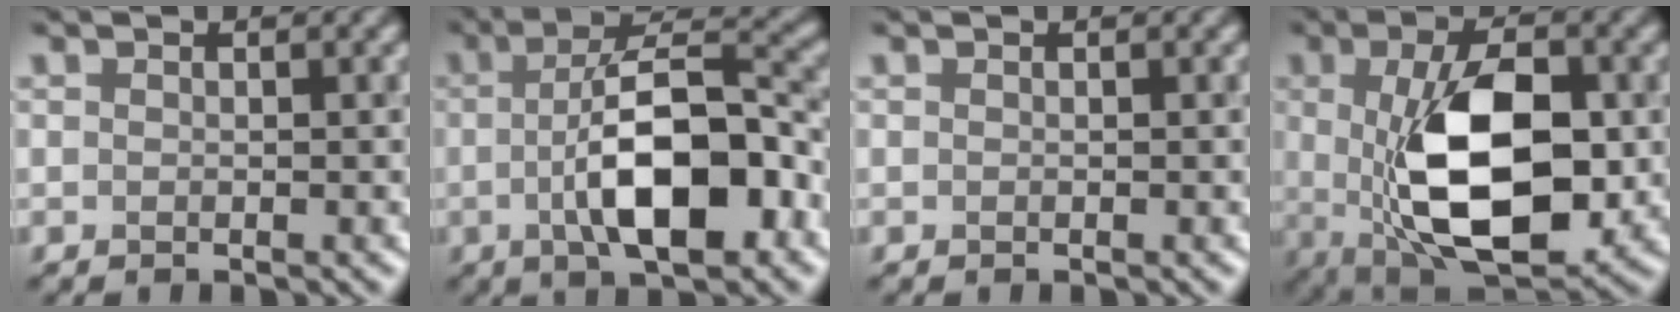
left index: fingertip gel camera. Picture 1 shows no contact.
{"total": 9.8, "force": [-2.1, 3.6, 8.9], "torque": [-0.143, 0.010, -0.037]}
{"total": 0.0}
{"total": 12.0, "force": [-0.4, 5.8, 10.5], "torque": [-0.177, -0.015, 0.002]}